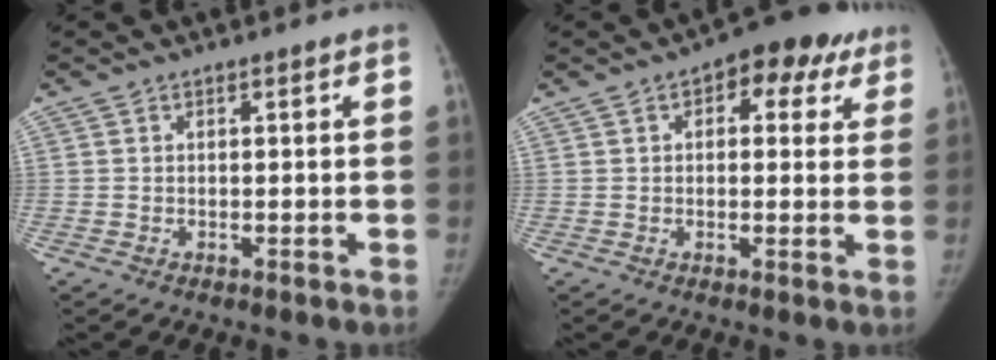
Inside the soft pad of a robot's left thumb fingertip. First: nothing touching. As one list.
[{"total": 9.4, "force": [4.3, 5.3, 6.5], "torque": [-0.044, 0.004, 0.046]}]